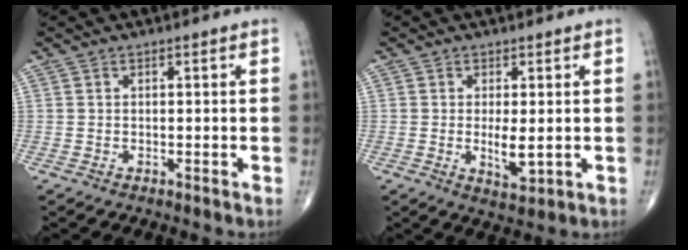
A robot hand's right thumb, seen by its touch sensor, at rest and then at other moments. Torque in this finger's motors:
{"motor_torque": [2.16, 2.84, 0.67, 0.31, 0.19]}